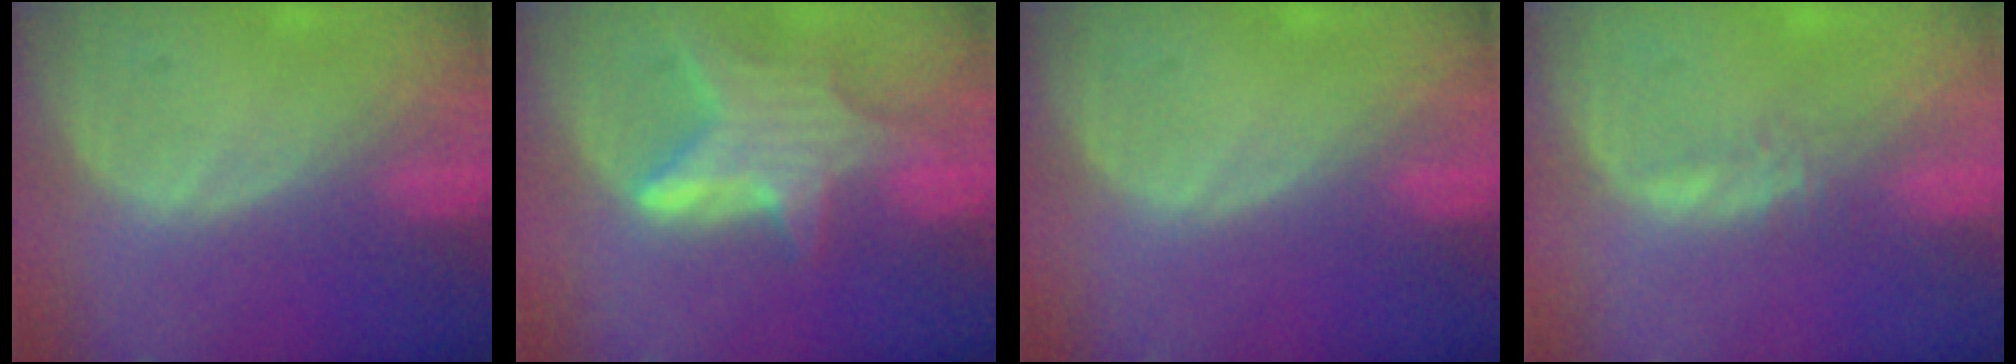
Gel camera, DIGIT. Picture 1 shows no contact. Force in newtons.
{"total": 7.4, "press": 6.9, "slide": 2.6}
{"total": 0.0}
{"total": 1.3, "press": 1.2, "slide": 0.5}